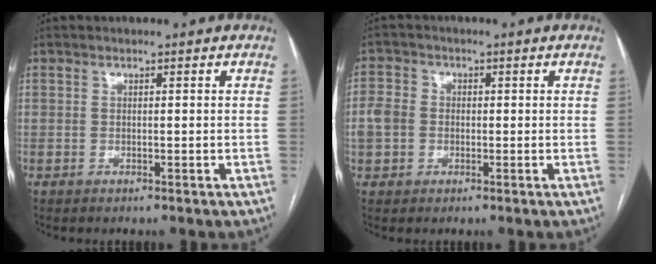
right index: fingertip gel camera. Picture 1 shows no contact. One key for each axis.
{"total": 4.1, "fx": -0.5, "fy": 3.6, "fz": 2.0, "tx": -0.052, "ty": 0.016, "tz": -0.009}